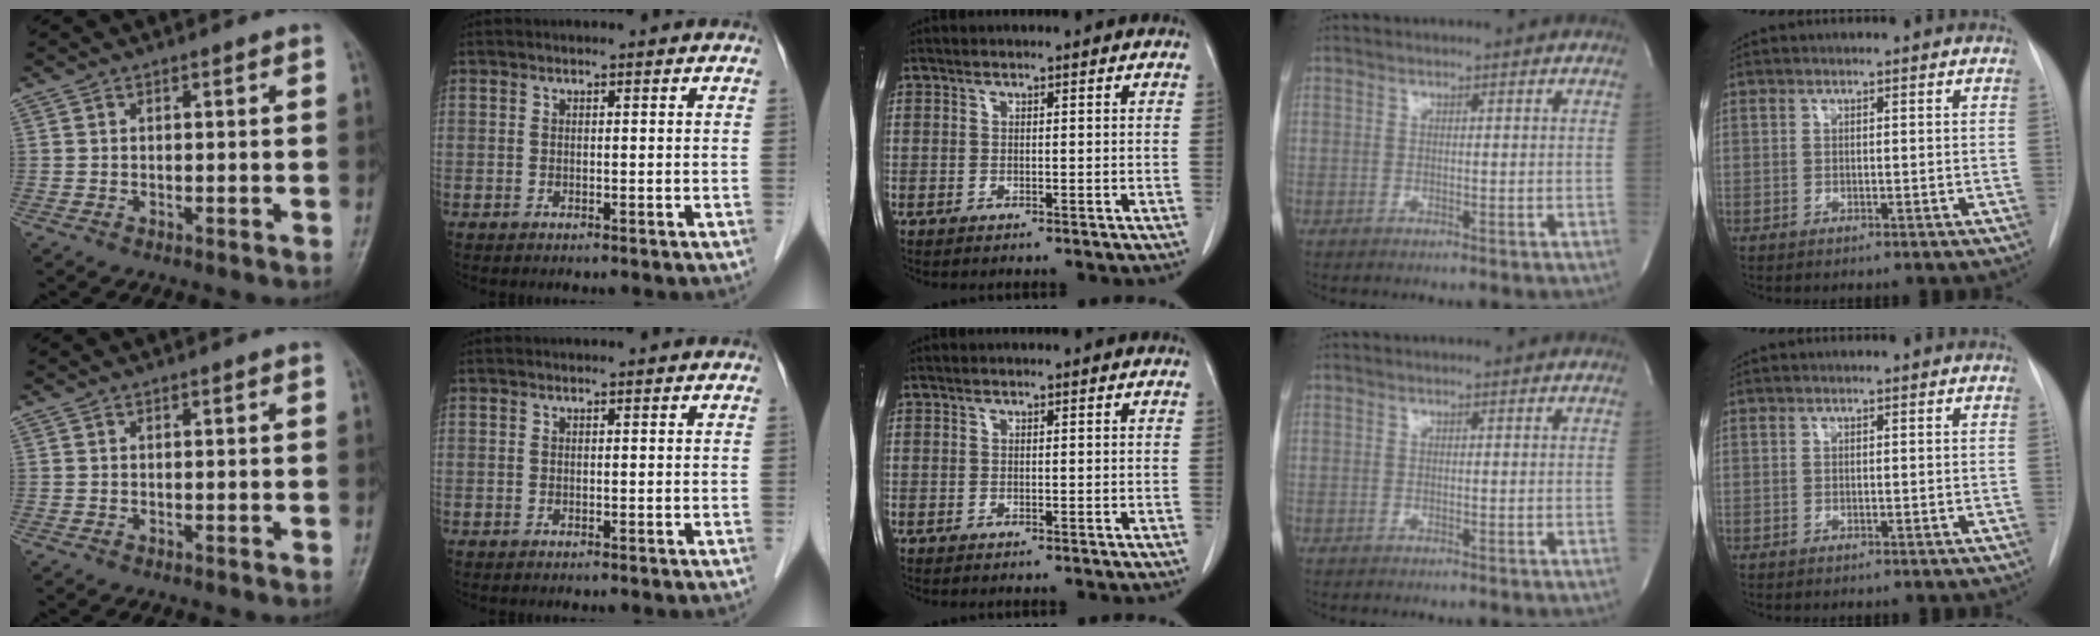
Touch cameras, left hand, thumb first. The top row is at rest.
{}